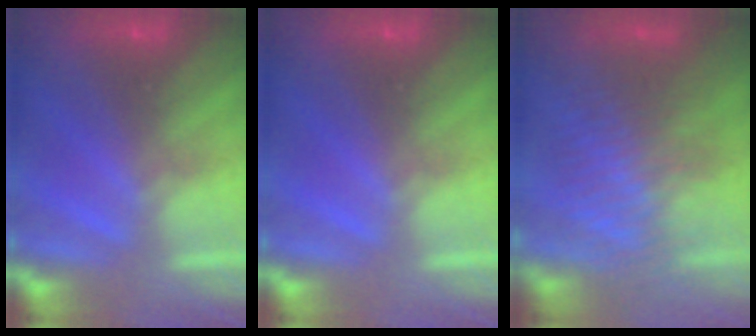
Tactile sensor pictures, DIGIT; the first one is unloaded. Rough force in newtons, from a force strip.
{"total": 0.0}
{"total": 3.8}